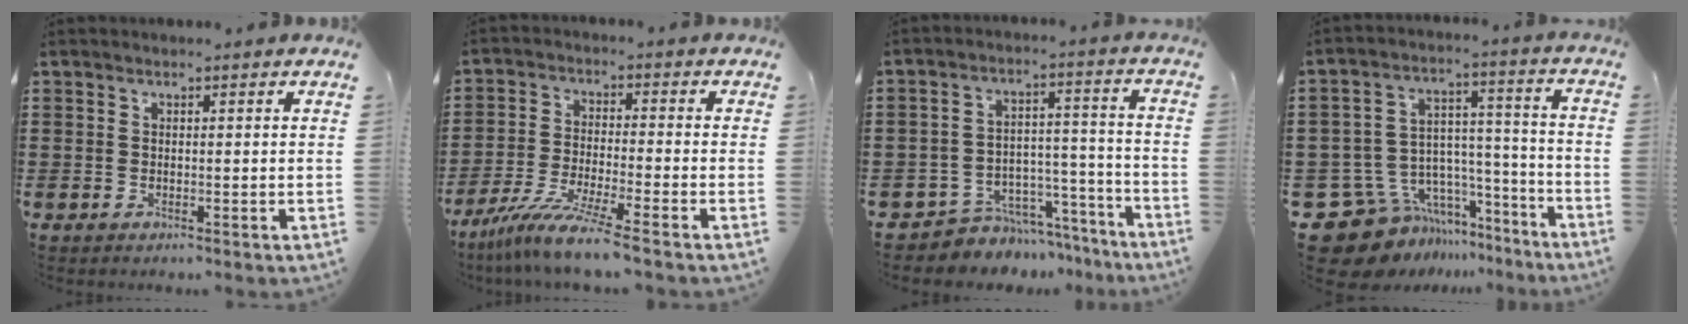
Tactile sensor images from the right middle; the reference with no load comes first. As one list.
[{"total": 8.2, "force": [-7.0, -0.5, 4.4], "torque": [-0.090, -0.015, -0.135]}, {"total": 6.2, "force": [-5.7, 2.4, 0.1], "torque": [-0.005, 0.023, -0.113]}, {"total": 11.2, "force": [-8.3, 7.0, 2.5], "torque": [-0.075, 0.013, -0.151]}]